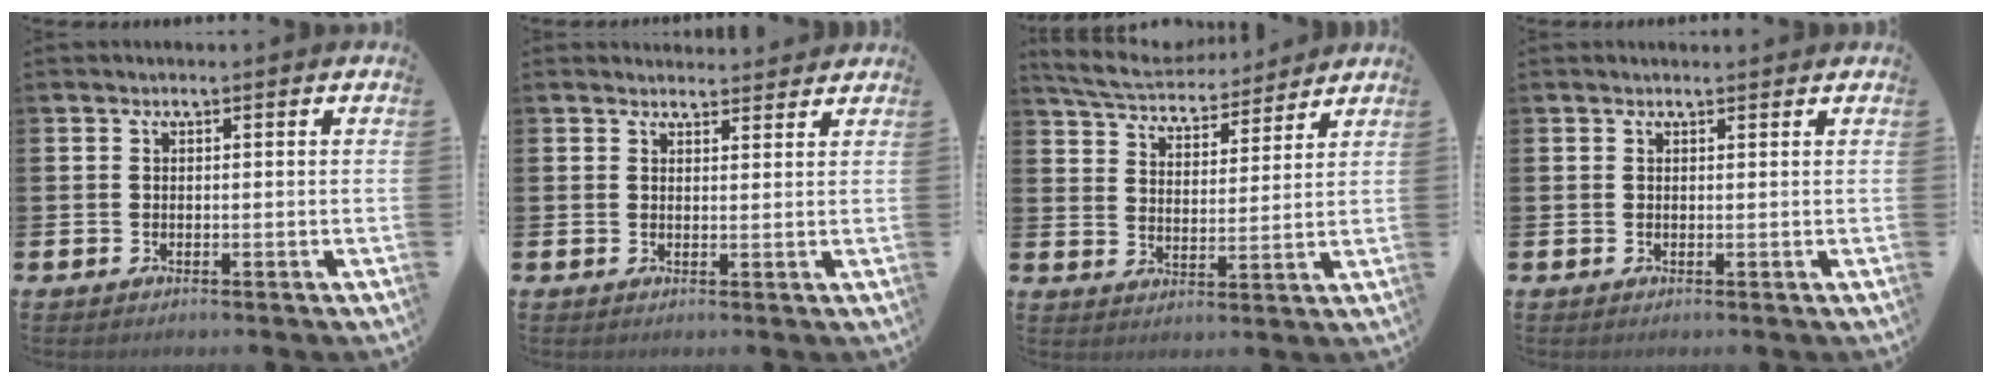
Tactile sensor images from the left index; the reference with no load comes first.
{"total": 2.3, "force": [2.3, 0.5, -0.2], "torque": [0.010, -0.013, 0.040]}
{"total": 6.4, "force": [6.1, 1.3, 1.1], "torque": [-0.055, -0.035, 0.110]}
{"total": 0.6, "force": [0.6, 0.1, 0.2], "torque": [0.006, -0.003, 0.009]}